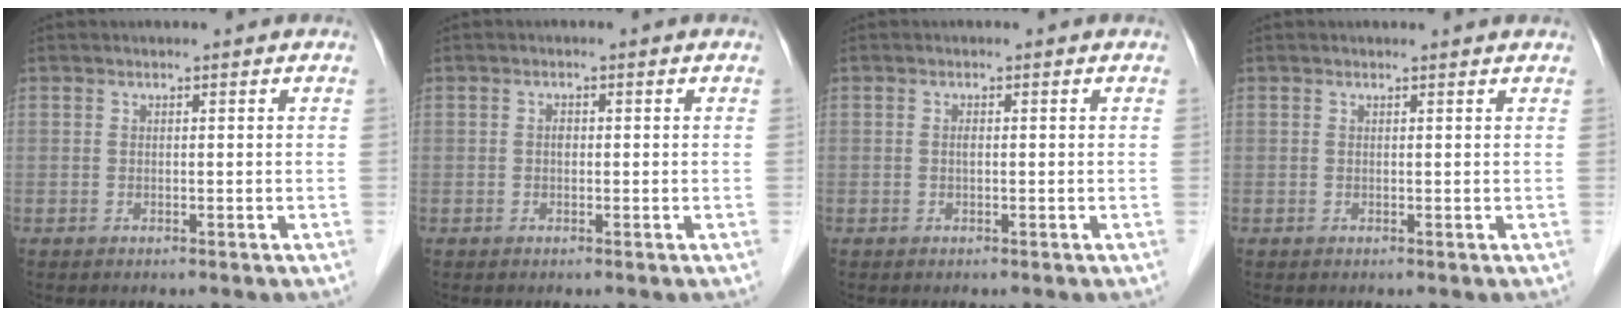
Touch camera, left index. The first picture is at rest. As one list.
[{"total": 0.8, "force": [-0.2, 0.6, 0.5], "torque": [-0.009, 0.000, -0.005]}, {"total": 0.5, "force": [-0.2, 0.2, 0.5], "torque": [-0.009, -0.002, -0.003]}, {"total": 1.7, "force": [1.7, -0.1, 0.2], "torque": [-0.012, 0.000, 0.015]}]